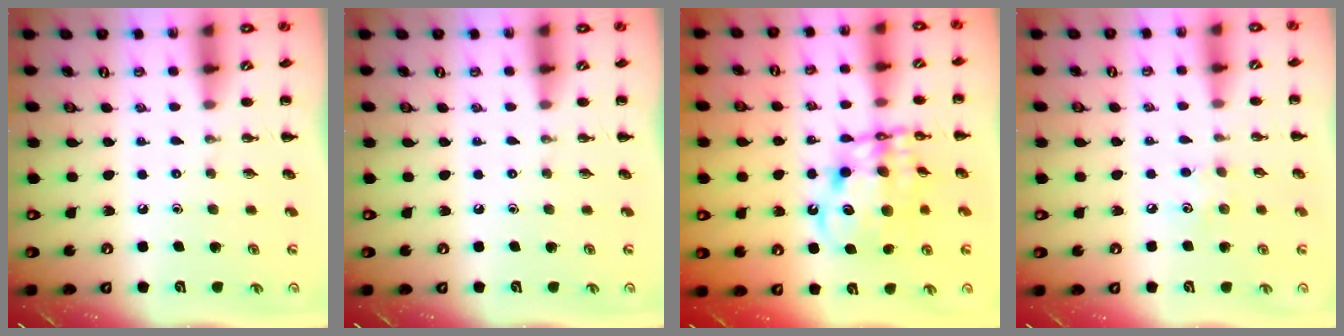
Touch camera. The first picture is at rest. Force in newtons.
{"total": 0.0}
{"total": 12.6, "press": 12.2, "slide": 3.0}
{"total": 4.8, "press": 4.6, "slide": 1.2}